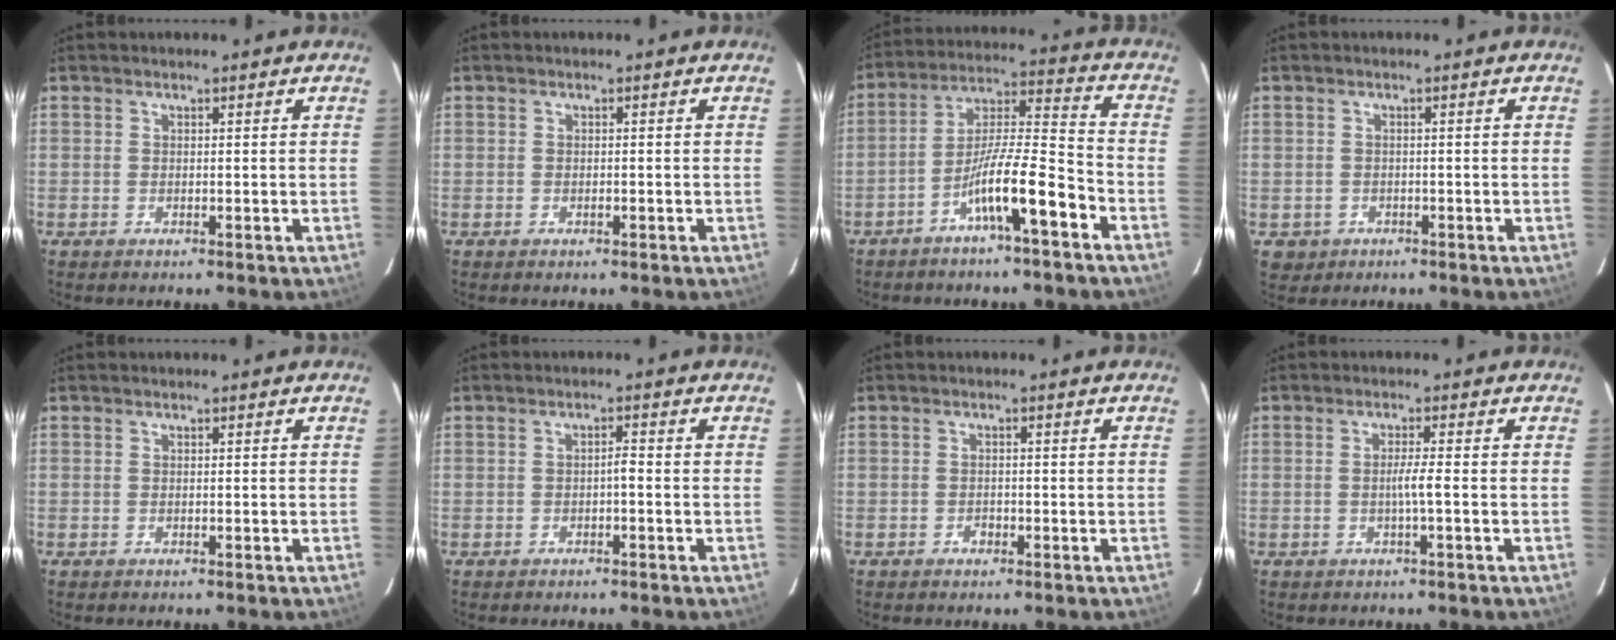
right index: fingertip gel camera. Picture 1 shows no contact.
{"total": 0.7, "force": [-0.4, 0.3, 0.5], "torque": [-0.011, 0.001, -0.005]}
{"total": 11.2, "force": [-6.1, 0.4, 9.4], "torque": [-0.170, 0.011, -0.109]}
{"total": 3.0, "force": [-1.1, 2.7, 0.2], "torque": [-0.001, 0.008, -0.013]}
{"total": 0.0}
{"total": 1.4, "force": [-0.5, 0.3, 1.3], "torque": [-0.019, 0.003, -0.010]}
{"total": 1.2, "force": [-0.7, 0.7, 0.7], "torque": [-0.011, 0.003, -0.011]}
{"total": 2.3, "force": [-0.5, -0.4, 2.2], "torque": [-0.040, 0.000, -0.010]}